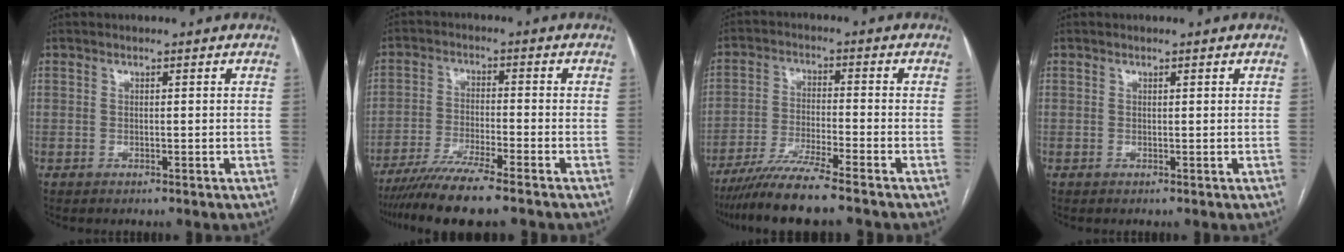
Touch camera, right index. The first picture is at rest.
{"total": 10.0, "force": [-8.1, -0.3, 5.9], "torque": [-0.096, -0.029, -0.141]}
{"total": 9.2, "force": [-7.6, -0.8, 5.1], "torque": [-0.085, -0.031, -0.136]}
{"total": 0.0}